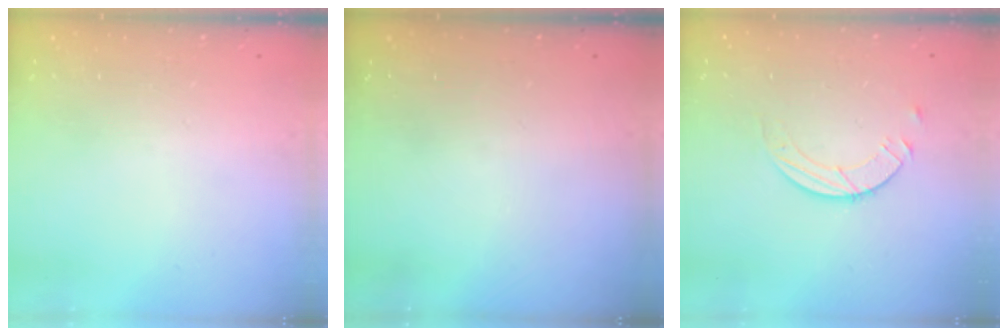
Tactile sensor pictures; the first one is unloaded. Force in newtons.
{"total": 0.0}
{"total": 6.0, "press": 6.0, "slide": 0.6}